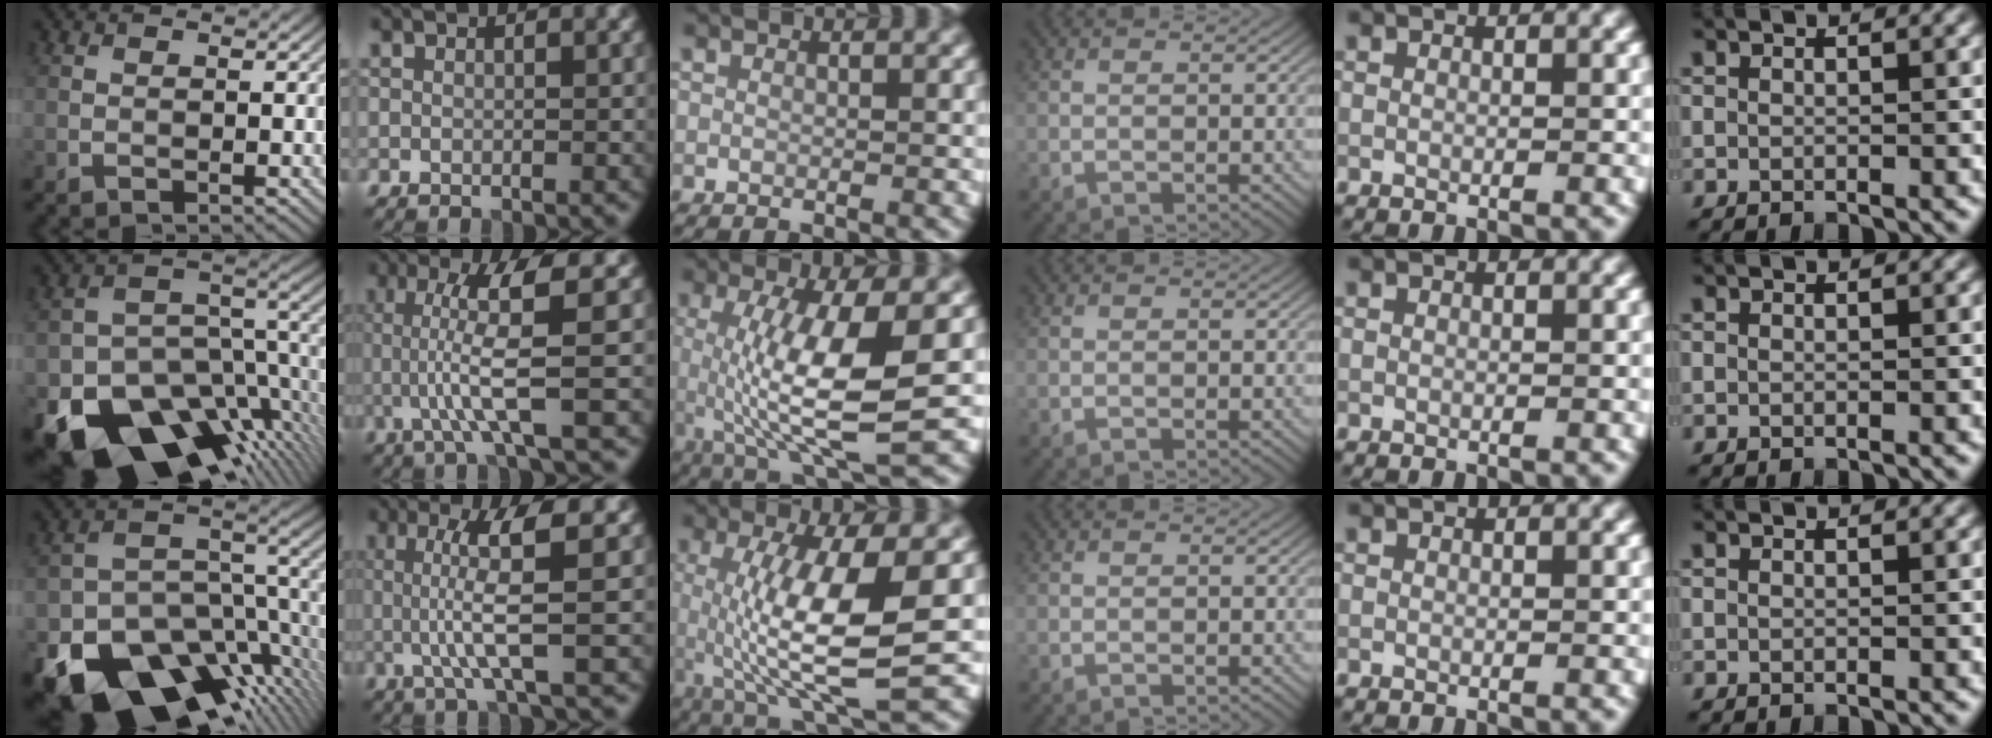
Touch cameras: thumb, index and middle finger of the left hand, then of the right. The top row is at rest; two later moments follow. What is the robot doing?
{"motion": "lift_and_place", "object": "calculator"}